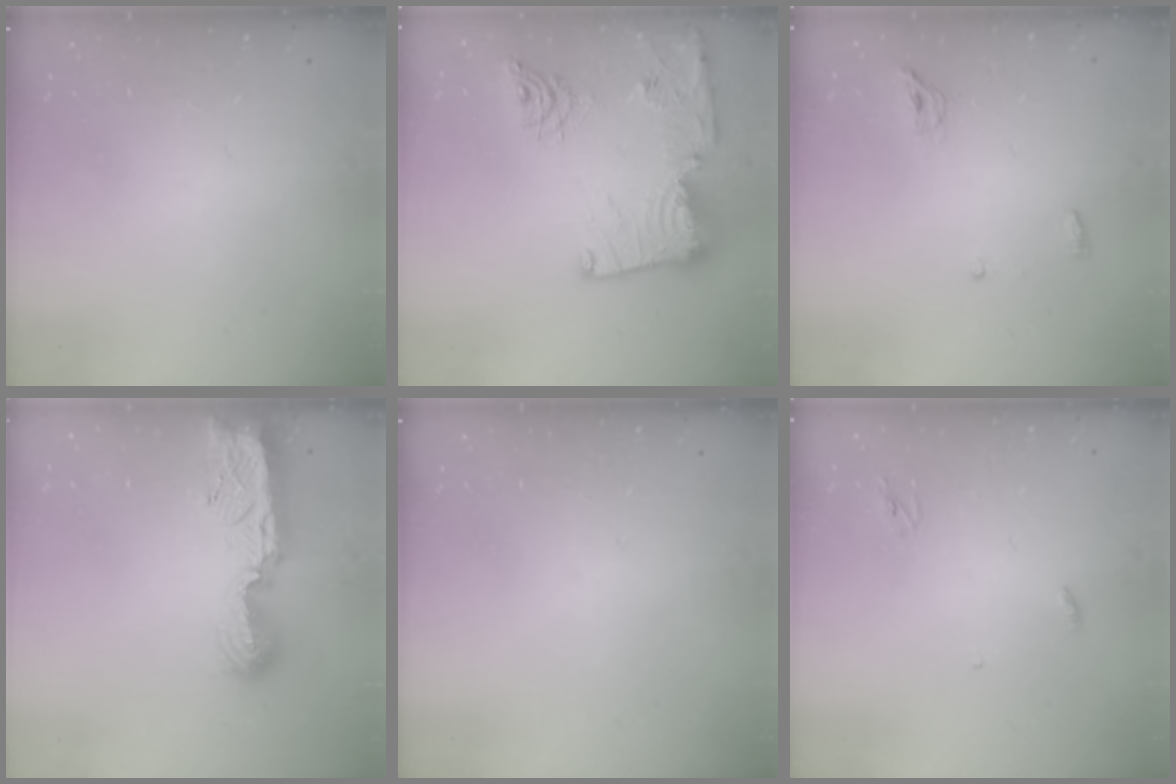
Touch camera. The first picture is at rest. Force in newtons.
{"total": 19.2, "press": 19.2, "slide": 1.7}
{"total": 4.4, "press": 4.3, "slide": 1.1}
{"total": 12.6, "press": 12.5, "slide": 1.0}
{"total": 0.0}
{"total": 3.0, "press": 2.9, "slide": 0.2}